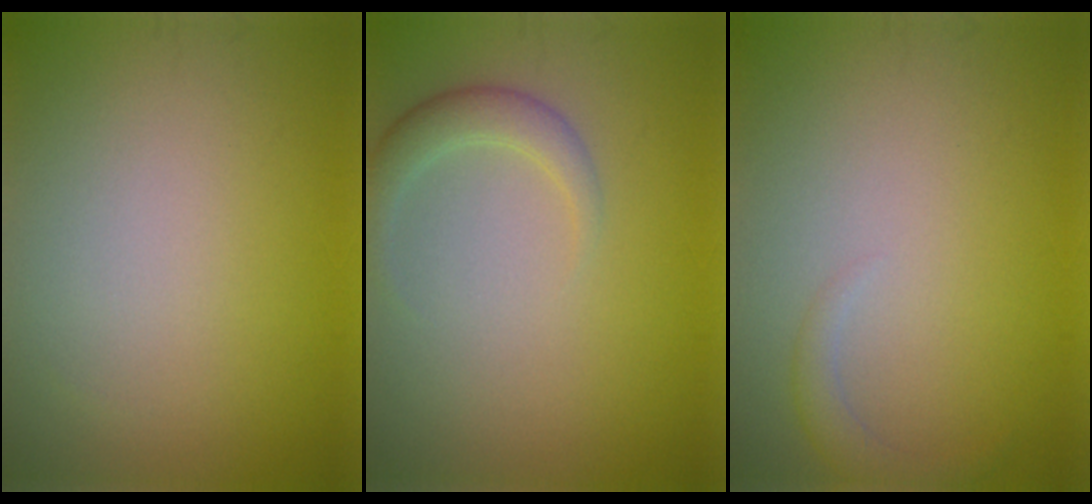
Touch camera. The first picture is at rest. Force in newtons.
{"total": 2.4, "press": 2.4, "slide": 0.2}
{"total": 1.5, "press": 1.5, "slide": 0.1}